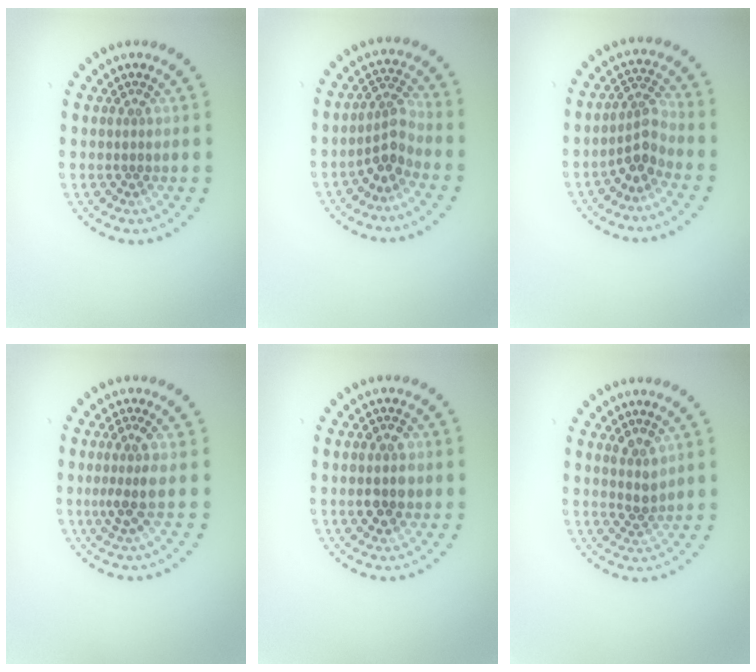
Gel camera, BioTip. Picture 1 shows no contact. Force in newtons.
{"total": 2.7, "press": 2.0, "slide": 1.8}
{"total": 2.7, "press": 2.0, "slide": 1.8}
{"total": 2.4, "press": 1.8, "slide": 1.6}
{"total": 3.7, "press": 3.7, "slide": 0.1}
{"total": 2.0, "press": 1.7, "slide": 1.1}